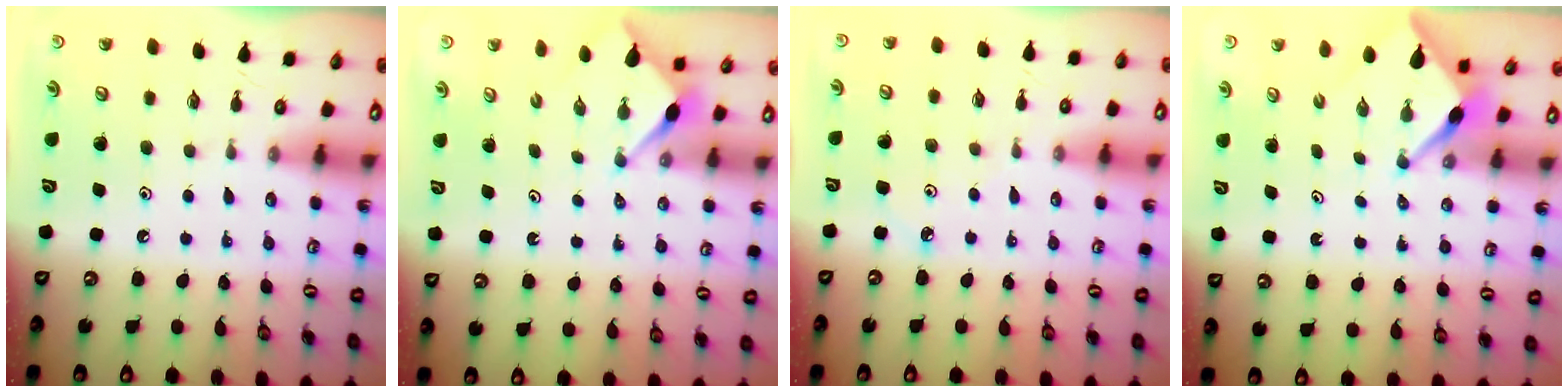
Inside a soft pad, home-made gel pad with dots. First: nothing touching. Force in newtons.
{"total": 2.9, "press": 2.9, "slide": 0.3}
{"total": 2.3, "press": 2.3, "slide": 0.2}
{"total": 2.5, "press": 2.5, "slide": 0.3}